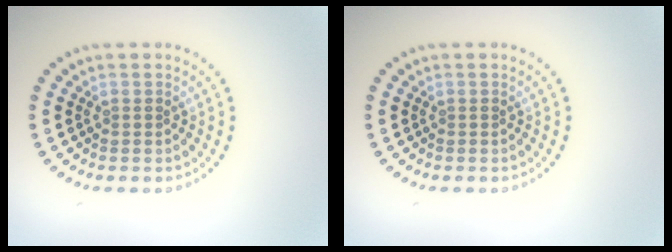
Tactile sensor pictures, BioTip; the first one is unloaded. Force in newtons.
{"total": 0.0}